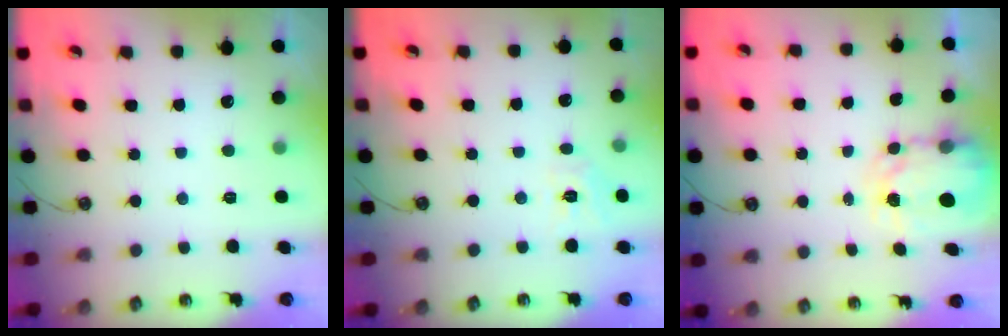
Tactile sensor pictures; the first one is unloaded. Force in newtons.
{"total": 6.7, "press": 6.6, "slide": 0.4}
{"total": 4.3, "press": 4.3, "slide": 0.3}